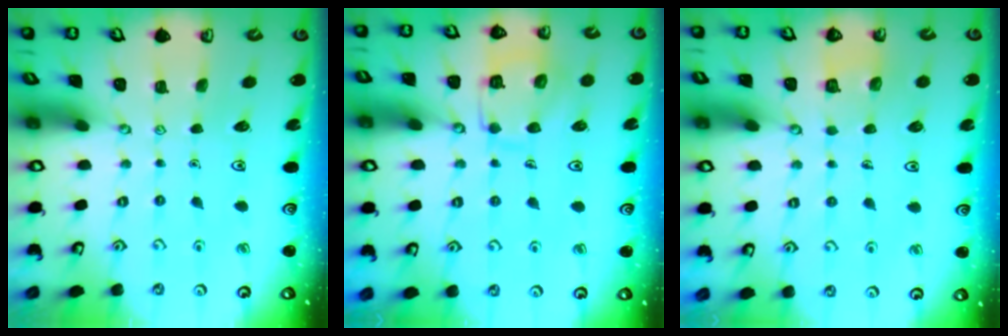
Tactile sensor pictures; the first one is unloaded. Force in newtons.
{"total": 12.7, "press": 12.7, "slide": 1.3}
{"total": 2.5, "press": 2.5, "slide": 0.1}